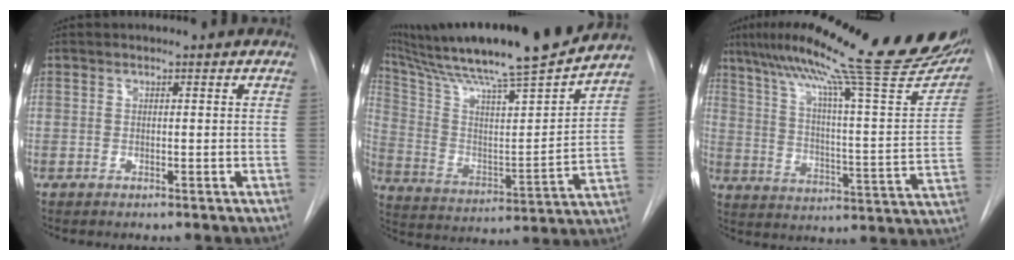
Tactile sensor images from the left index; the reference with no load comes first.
{"total": 25.6, "force": [21.9, 0.3, 13.2], "torque": [-0.238, -0.025, 0.339]}
{"total": 30.9, "force": [24.2, 3.0, 19.0], "torque": [-0.276, -0.019, 0.324]}